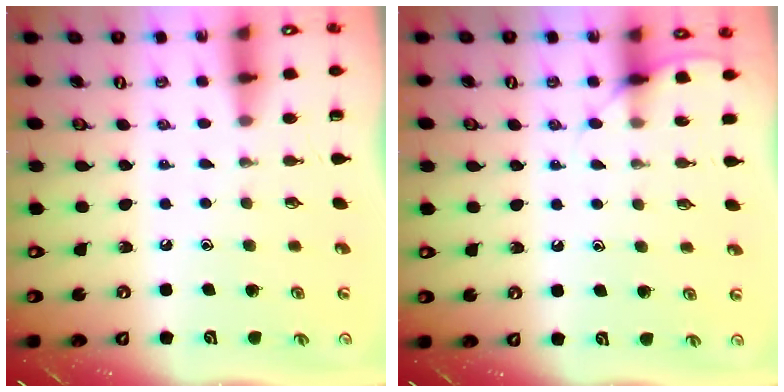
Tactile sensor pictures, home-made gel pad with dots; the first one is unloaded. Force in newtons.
{"total": 6.6, "press": 6.6, "slide": 0.8}